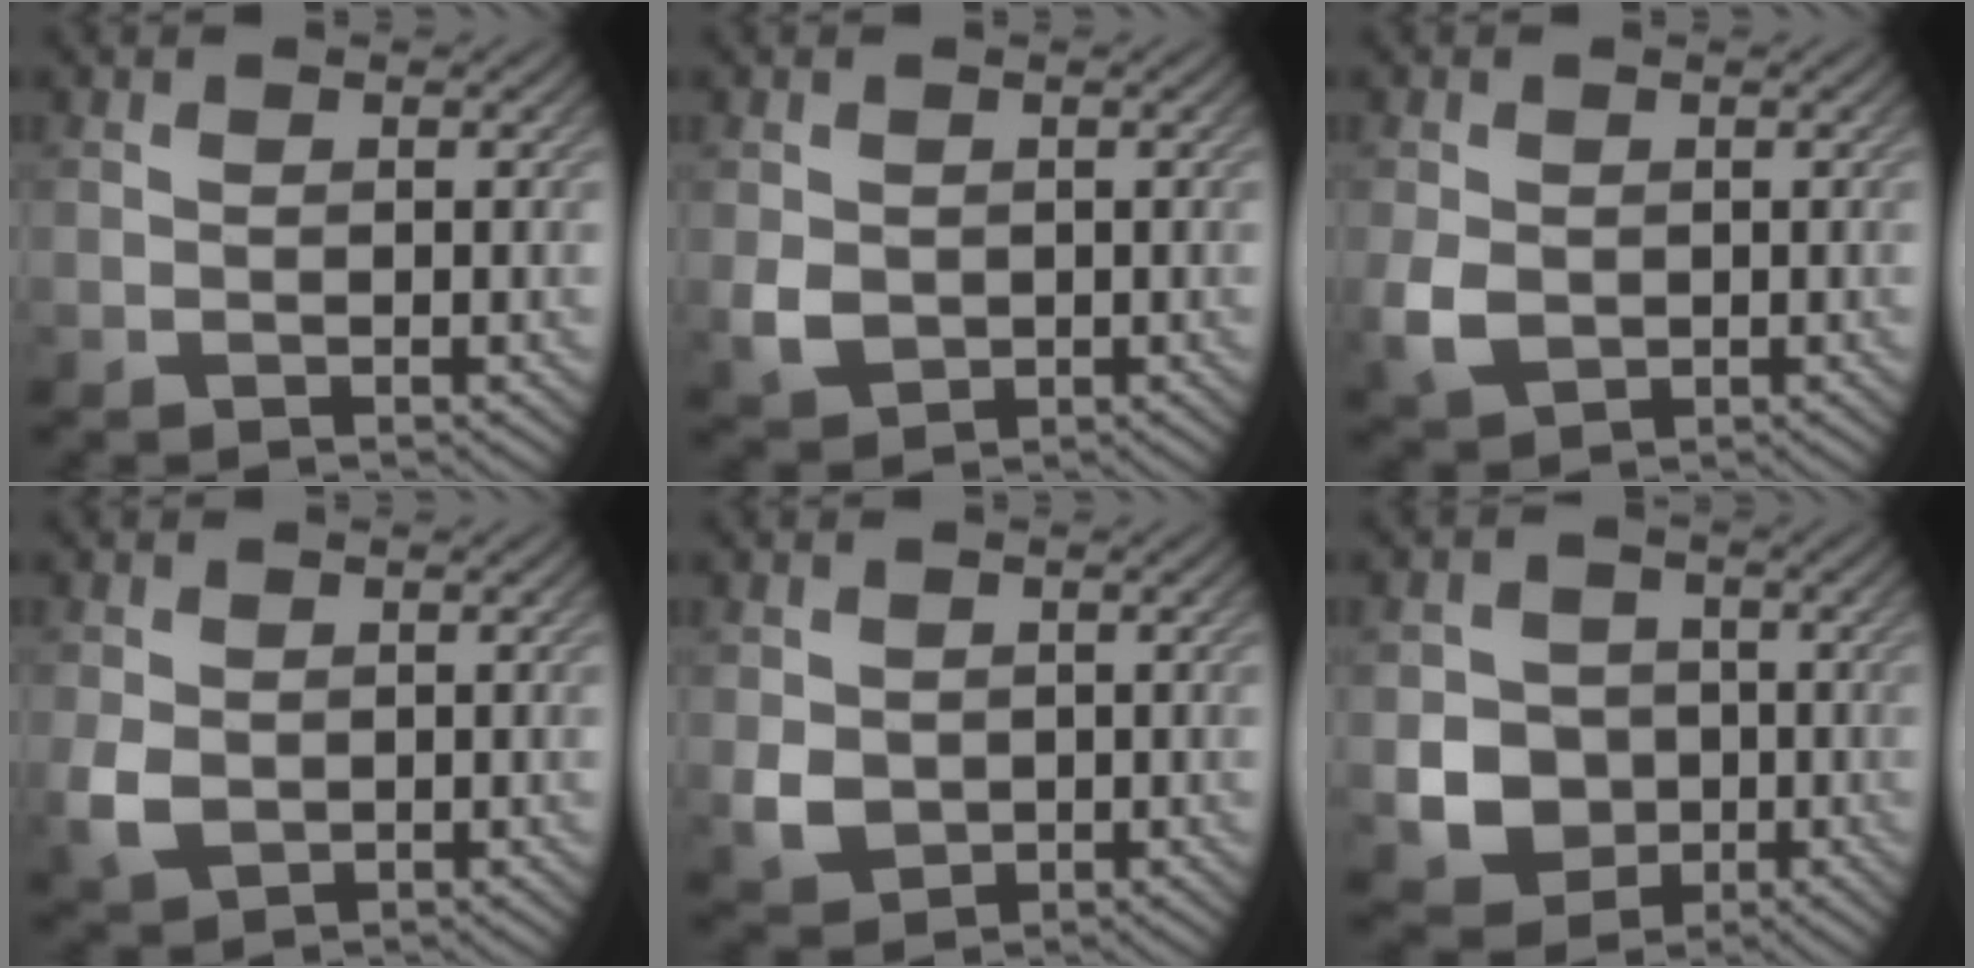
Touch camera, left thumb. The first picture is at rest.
{"total": 3.1, "force": [0.0, 2.7, 1.5], "torque": [-0.040, -0.009, 0.004]}
{"total": 4.0, "force": [-0.4, 3.2, 2.4], "torque": [-0.065, -0.010, -0.006]}
{"total": 3.6, "force": [0.0, 2.9, 2.2], "torque": [-0.059, -0.006, 0.001]}
{"total": 3.5, "force": [0.2, 3.1, 1.6], "torque": [-0.047, -0.010, 0.008]}
{"total": 6.9, "force": [-1.3, 6.2, 2.7], "torque": [-0.060, -0.016, -0.044]}